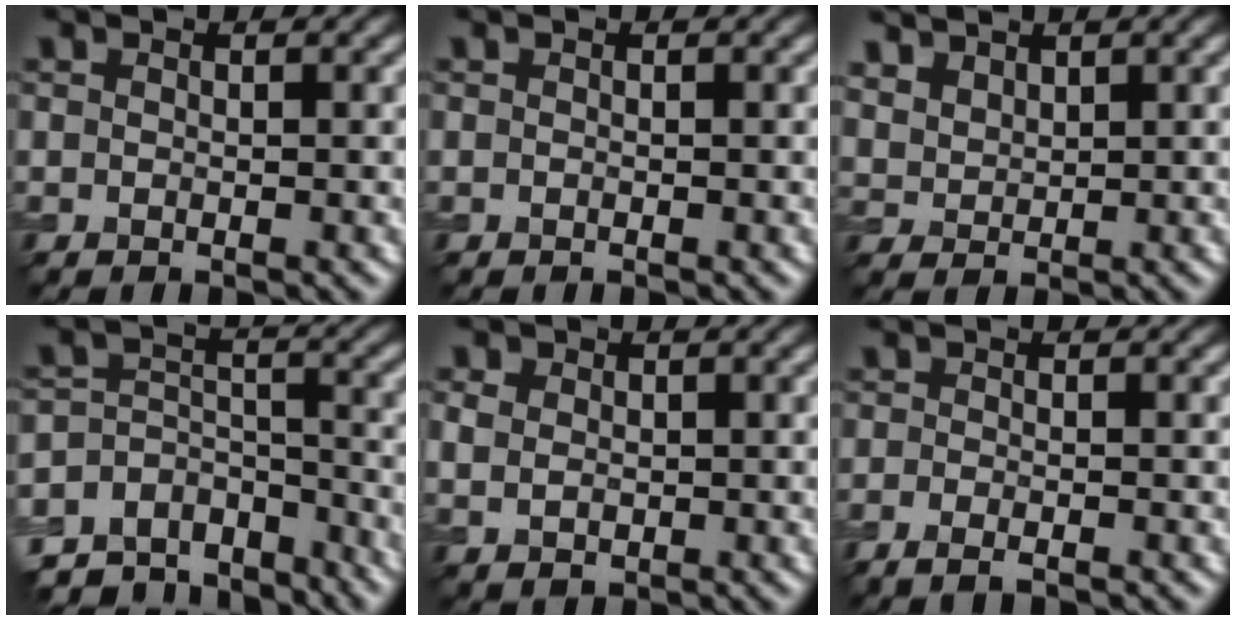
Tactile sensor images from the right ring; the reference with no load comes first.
{"total": 0.0}
{"total": 3.5, "force": [2.8, 1.9, 1.1], "torque": [-0.042, 0.005, 0.066]}
{"total": 8.5, "force": [-6.8, 4.6, 2.1], "torque": [-0.022, 0.011, -0.097]}
{"total": 4.0, "force": [1.4, 3.1, 2.2], "torque": [-0.034, 0.019, 0.003]}
{"total": 1.8, "force": [-1.1, 0.5, 1.4], "torque": [-0.021, -0.005, -0.024]}